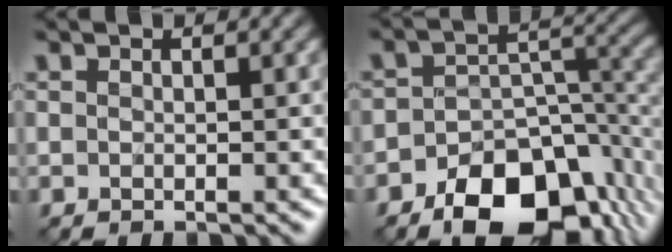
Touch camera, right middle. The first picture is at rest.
{"total": 10.7, "force": [-6.6, 5.6, 6.3], "torque": [-0.087, -0.010, -0.106]}